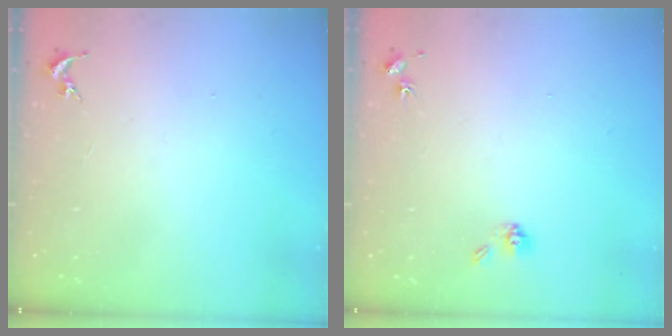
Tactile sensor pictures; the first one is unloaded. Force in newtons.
{"total": 5.0, "press": 4.6, "slide": 1.7}